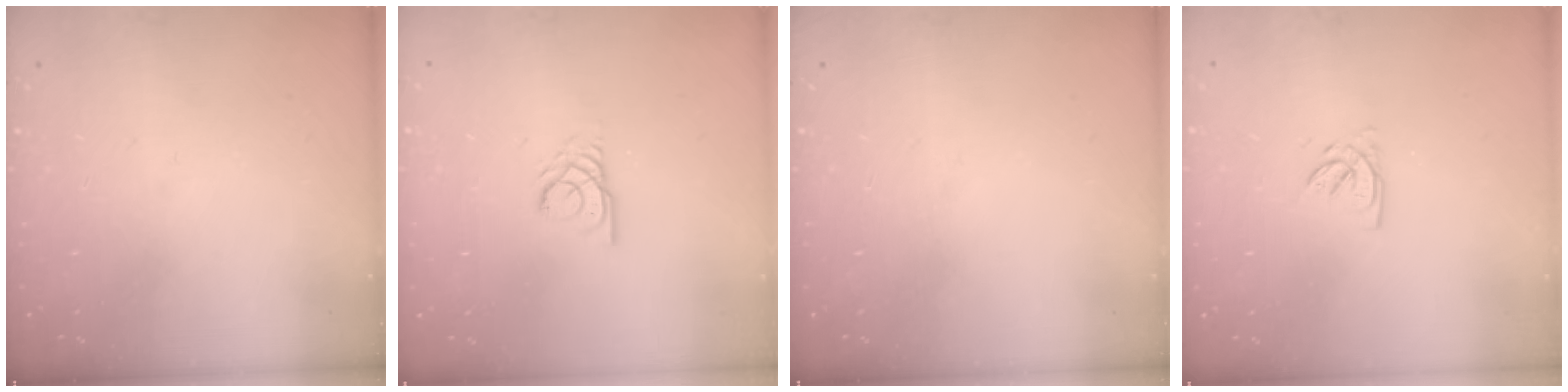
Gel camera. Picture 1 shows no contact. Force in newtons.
{"total": 2.7, "press": 2.7, "slide": 0.2}
{"total": 0.0}
{"total": 2.5, "press": 2.5, "slide": 0.3}